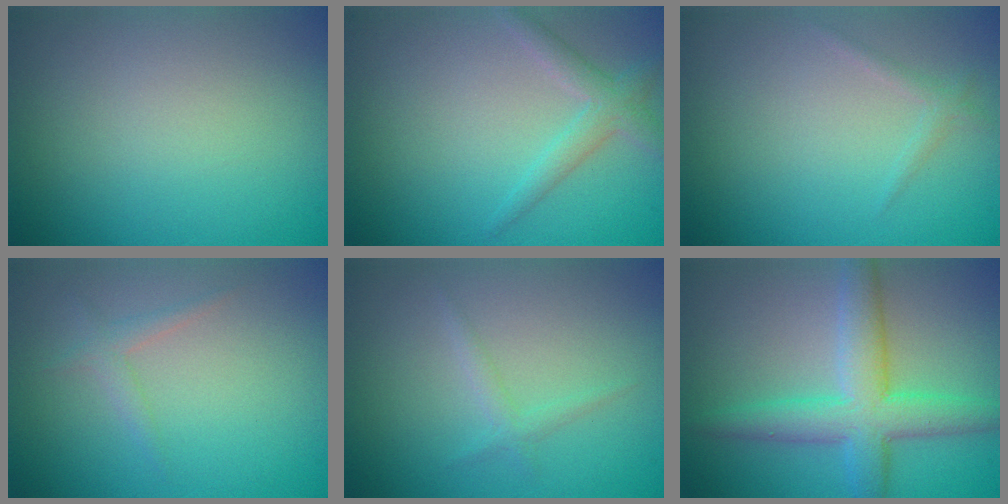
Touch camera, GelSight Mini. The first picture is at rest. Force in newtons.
{"total": 2.2, "press": 2.1, "slide": 0.1}
{"total": 0.9, "press": 0.9, "slide": 0.1}
{"total": 1.2, "press": 1.1, "slide": 0.1}
{"total": 1.1, "press": 1.1, "slide": 0.1}
{"total": 5.7, "press": 5.7, "slide": 0.1}